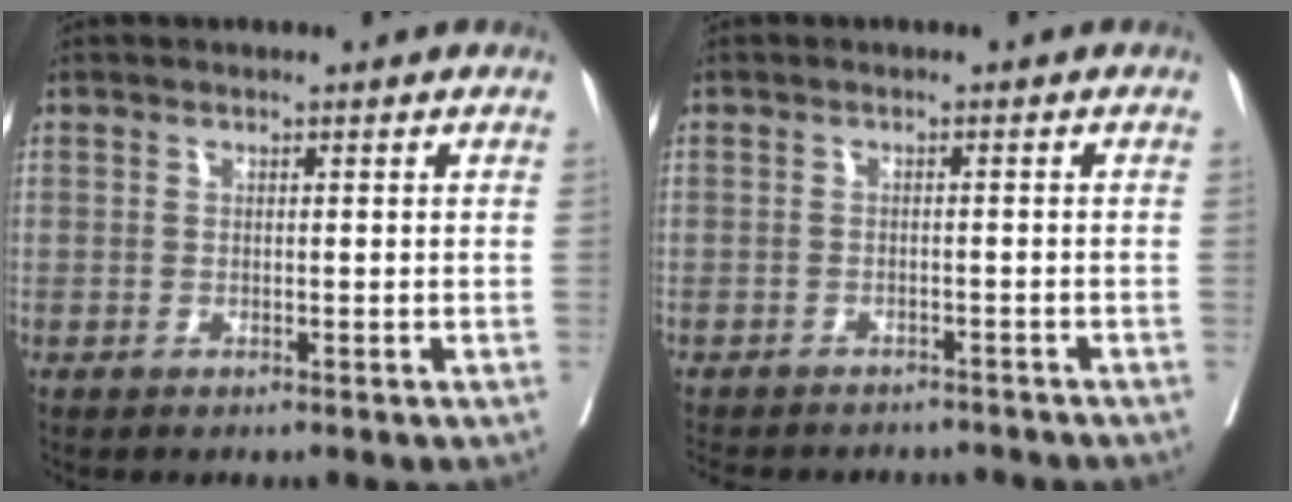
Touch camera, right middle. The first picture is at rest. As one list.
[{"total": 11.3, "force": [-10.3, 3.5, 3.0], "torque": [-0.063, 0.002, -0.123]}]